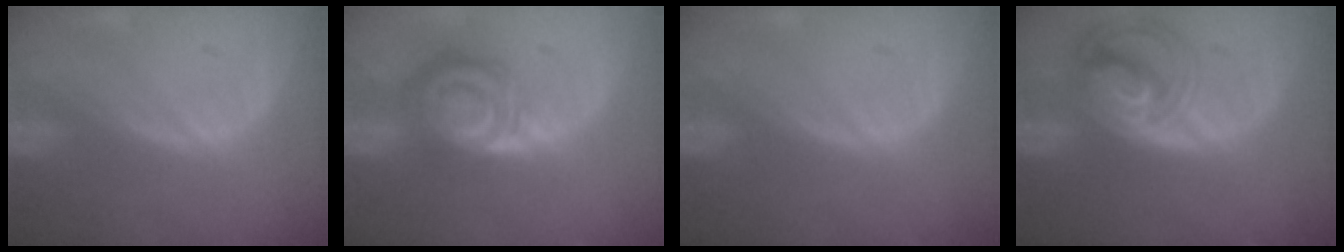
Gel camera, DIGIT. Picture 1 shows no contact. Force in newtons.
{"total": 7.9, "press": 7.0, "slide": 3.8}
{"total": 0.0}
{"total": 8.5, "press": 7.4, "slide": 4.3}